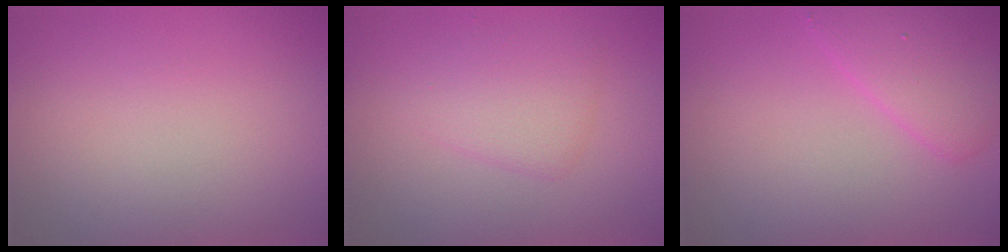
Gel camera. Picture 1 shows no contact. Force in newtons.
{"total": 2.7, "press": 2.7, "slide": 0.1}
{"total": 3.9, "press": 3.9, "slide": 0.1}